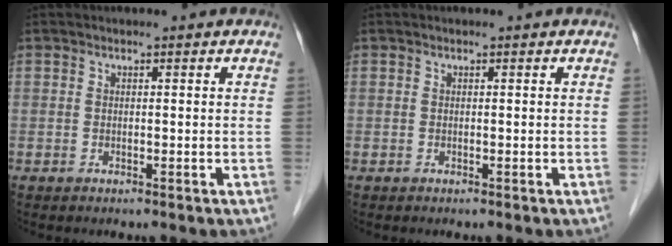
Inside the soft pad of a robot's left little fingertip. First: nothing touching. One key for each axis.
{"total": 0.0}